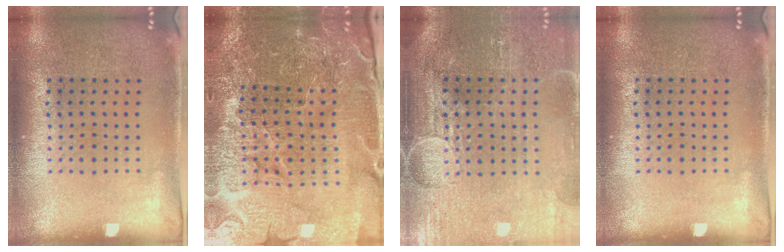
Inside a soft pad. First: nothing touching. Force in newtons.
{"total": 5.1, "press": 4.9, "slide": 1.6}
{"total": 4.1, "press": 3.7, "slide": 1.9}
{"total": 0.0}